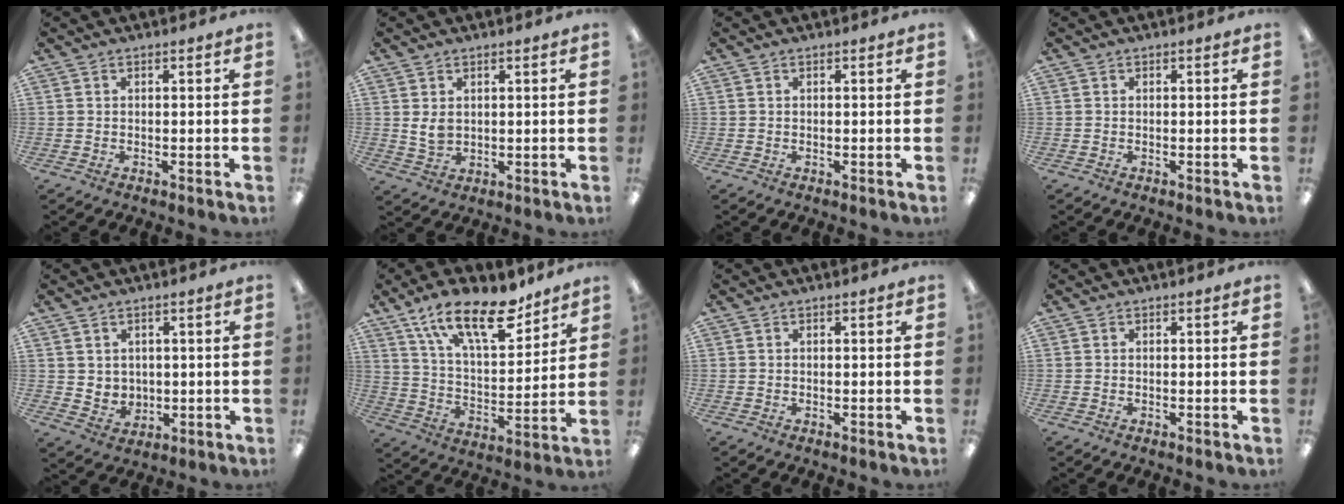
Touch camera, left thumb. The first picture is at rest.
{"total": 3.7, "force": [1.2, 2.5, 2.4], "torque": [-0.056, 0.000, 0.022]}
{"total": 0.0}
{"total": 0.0}
{"total": 4.0, "force": [2.4, 3.3, 0.3], "torque": [-0.002, -0.014, 0.043]}
{"total": 19.4, "force": [13.2, 7.7, 12.1], "torque": [-0.202, -0.068, 0.224]}
{"total": 0.0}
{"total": 0.0}